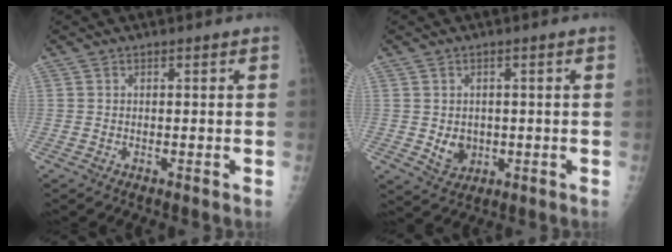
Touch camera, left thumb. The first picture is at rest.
{"total": 4.3, "force": [-0.3, 3.6, 2.3], "torque": [-0.019, -0.002, 0.007]}